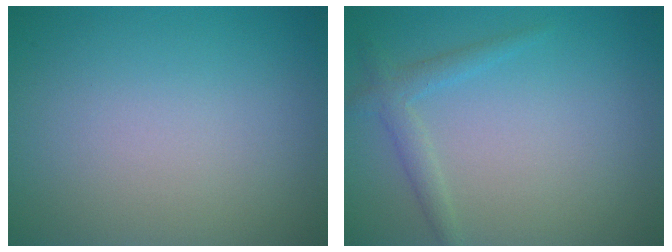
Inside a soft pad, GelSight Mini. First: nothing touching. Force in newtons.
{"total": 1.8, "press": 1.8, "slide": 0.1}